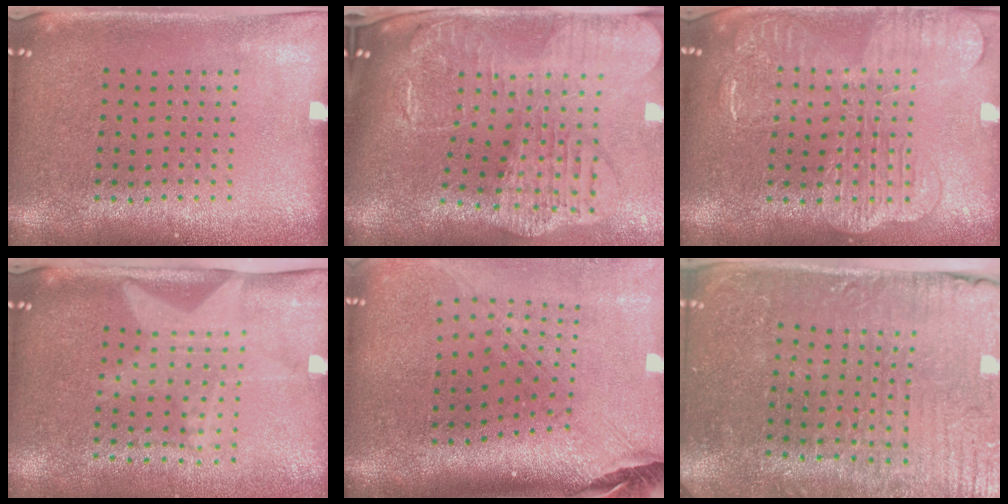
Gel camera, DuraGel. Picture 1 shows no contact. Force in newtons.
{"total": 3.4, "press": 2.7, "slide": 2.0}
{"total": 3.9, "press": 3.8, "slide": 0.5}
{"total": 1.5, "press": 1.4, "slide": 0.5}
{"total": 2.9, "press": 2.0, "slide": 2.0}
{"total": 4.0, "press": 4.0, "slide": 0.3}